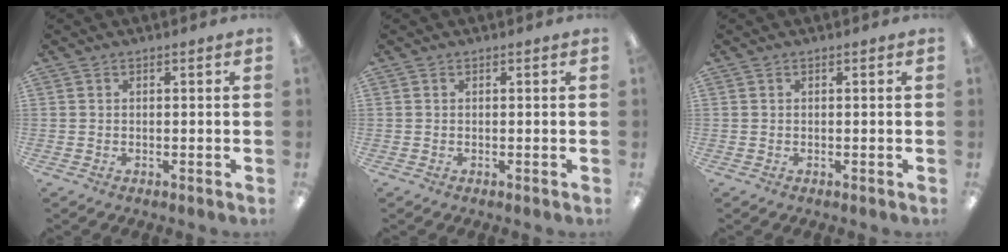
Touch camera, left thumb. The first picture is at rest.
{"total": 0.0}
{"total": 0.0}